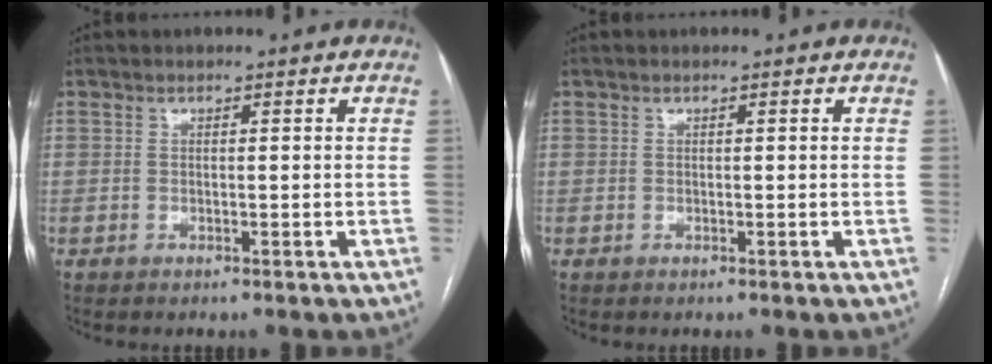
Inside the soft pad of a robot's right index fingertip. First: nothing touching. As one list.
[{"total": 0.0}]